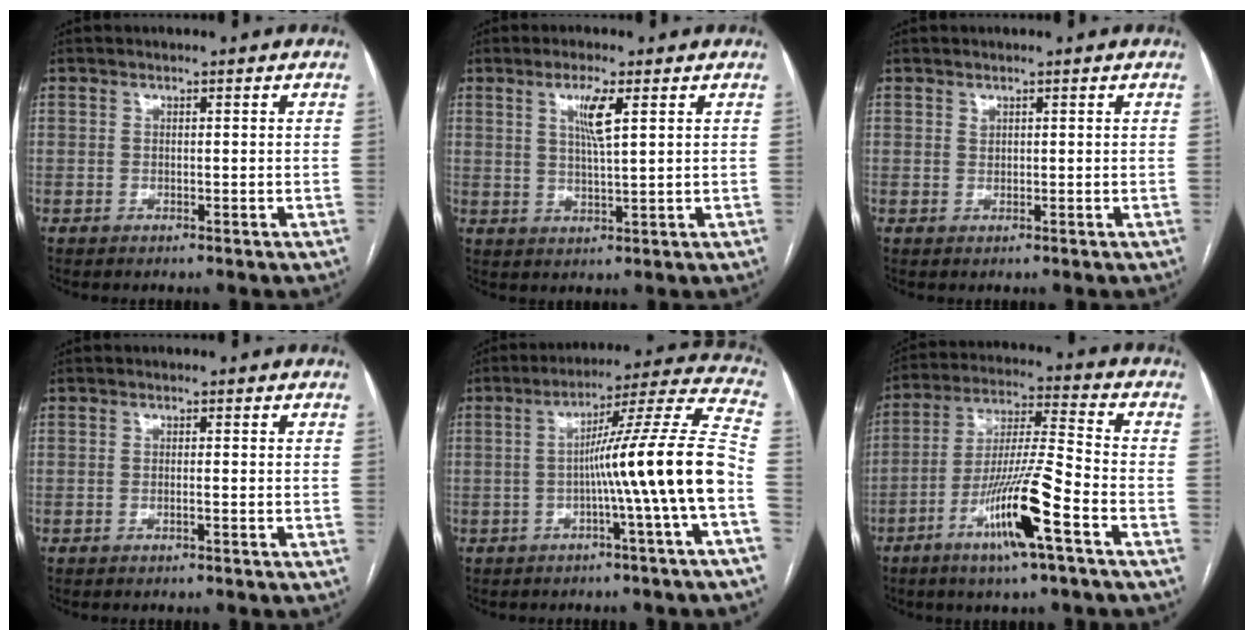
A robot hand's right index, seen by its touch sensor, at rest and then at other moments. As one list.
[{"total": 4.7, "force": [1.9, 0.1, 4.3], "torque": [-0.083, -0.003, 0.037]}, {"total": 0.6, "force": [0.5, 0.3, 0.1], "torque": [0.000, -0.004, 0.008]}, {"total": 0.5, "force": [-0.2, -0.1, 0.5], "torque": [-0.010, 0.000, -0.004]}, {"total": 14.8, "force": [-3.5, -2.5, 14.1], "torque": [-0.199, 0.019, -0.062]}, {"total": 13.8, "force": [-6.6, 0.0, 12.2], "torque": [-0.235, -0.012, -0.120]}]